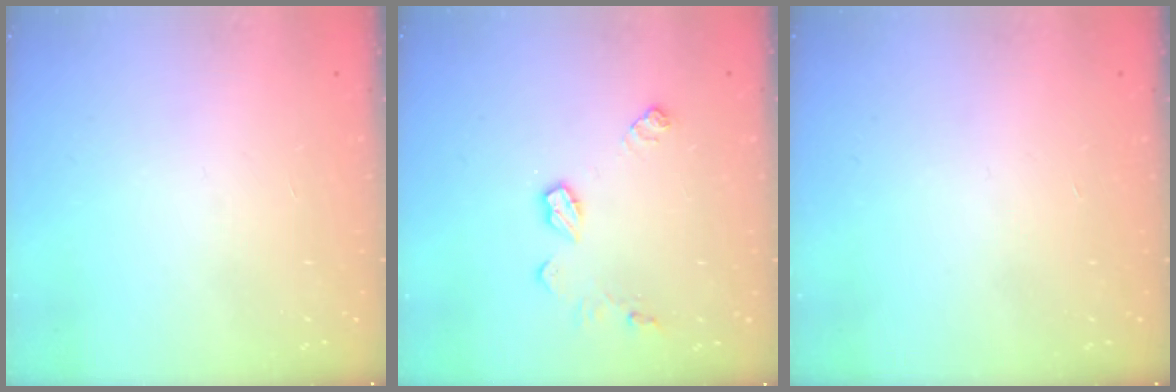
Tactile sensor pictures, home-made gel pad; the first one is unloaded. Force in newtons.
{"total": 8.0, "press": 8.0, "slide": 0.3}
{"total": 0.0}